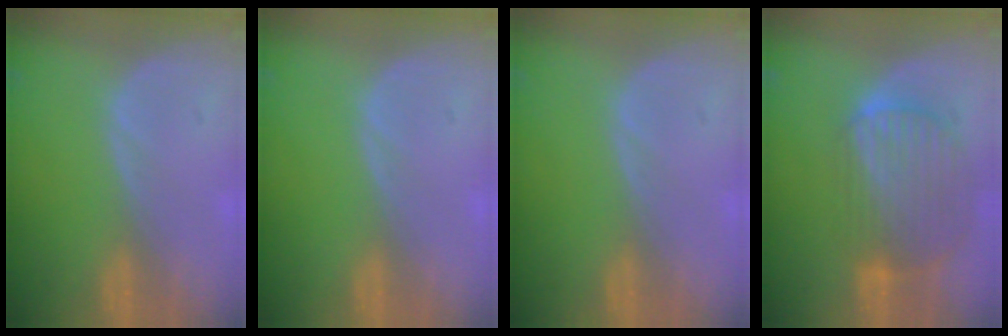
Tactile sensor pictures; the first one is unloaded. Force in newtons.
{"total": 0.0}
{"total": 0.0}
{"total": 10.3, "press": 8.7, "slide": 5.6}